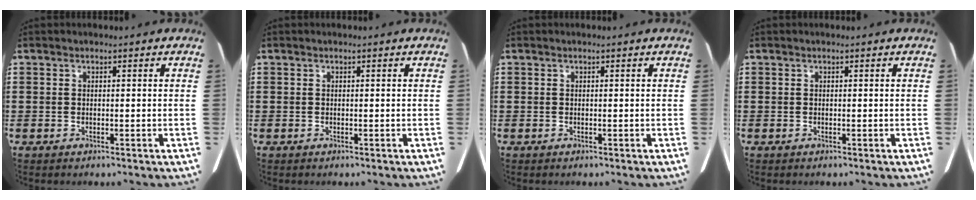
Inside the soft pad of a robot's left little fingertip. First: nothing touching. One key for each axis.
{"total": 0.0}
{"total": 0.0}
{"total": 0.0}